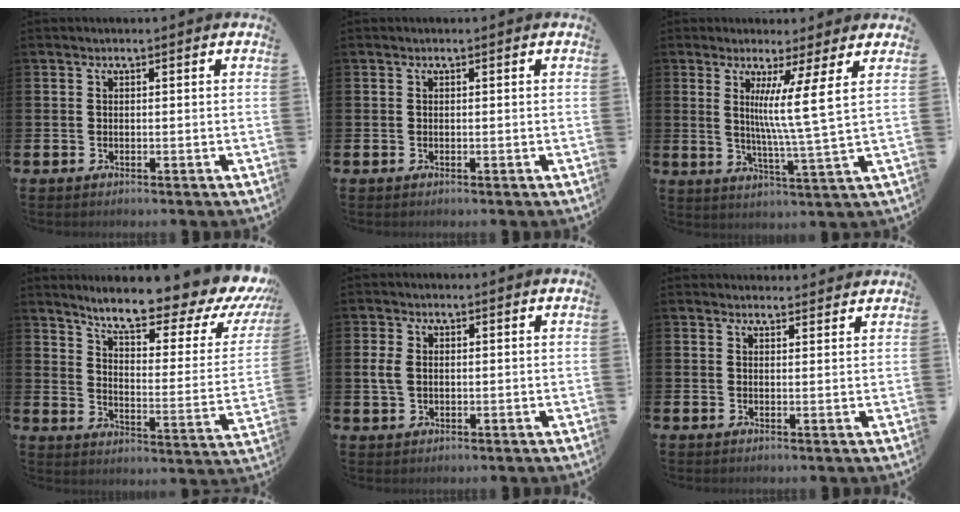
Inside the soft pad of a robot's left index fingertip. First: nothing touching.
{"total": 0.0}
{"total": 7.1, "force": [3.4, -1.3, 6.1], "torque": [-0.104, -0.039, 0.049]}
{"total": 10.3, "force": [8.9, 2.2, 4.7], "torque": [-0.103, -0.068, 0.142]}
{"total": 2.7, "force": [0.9, 1.9, 1.8], "torque": [-0.034, 0.009, 0.013]}
{"total": 2.0, "force": [2.0, 0.3, -0.2], "torque": [0.013, -0.014, 0.034]}